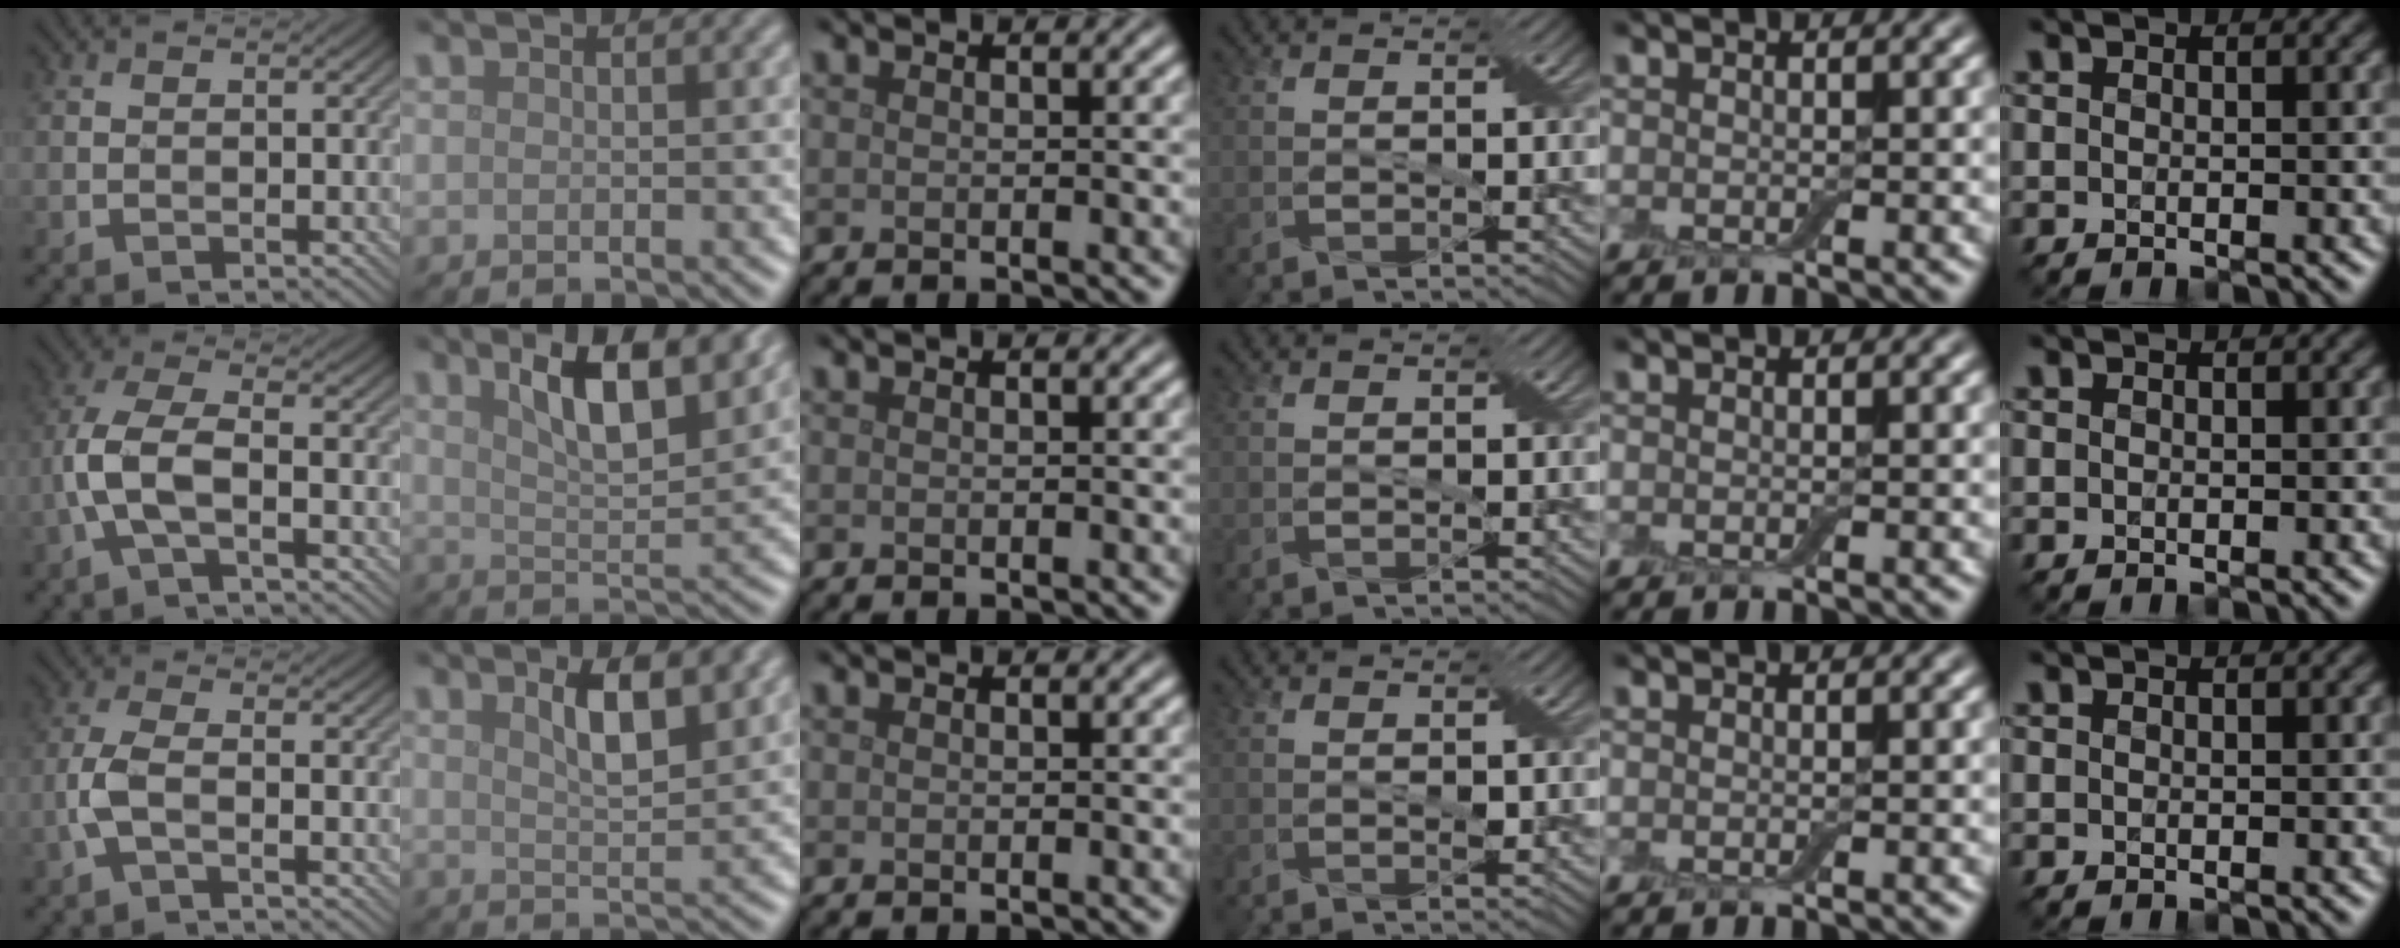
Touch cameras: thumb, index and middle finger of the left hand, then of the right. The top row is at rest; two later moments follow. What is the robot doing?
{"motion": "insert", "object": "box of matches"}